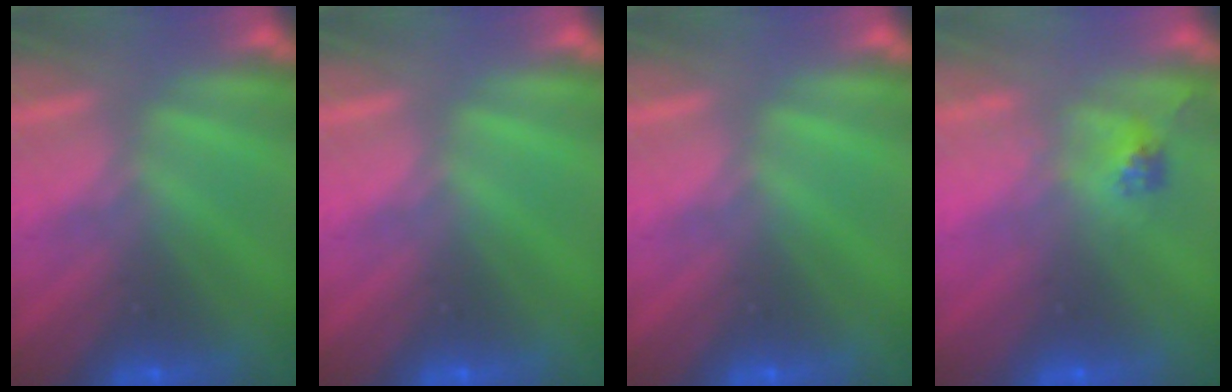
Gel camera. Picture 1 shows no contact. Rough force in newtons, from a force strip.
{"total": 0.0}
{"total": 0.0}
{"total": 2.4}